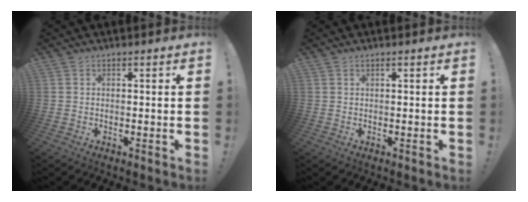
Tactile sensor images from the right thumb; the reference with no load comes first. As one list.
[{"total": 0.8, "force": [0.6, -0.2, 0.5], "torque": [-0.013, 0.000, 0.011]}]